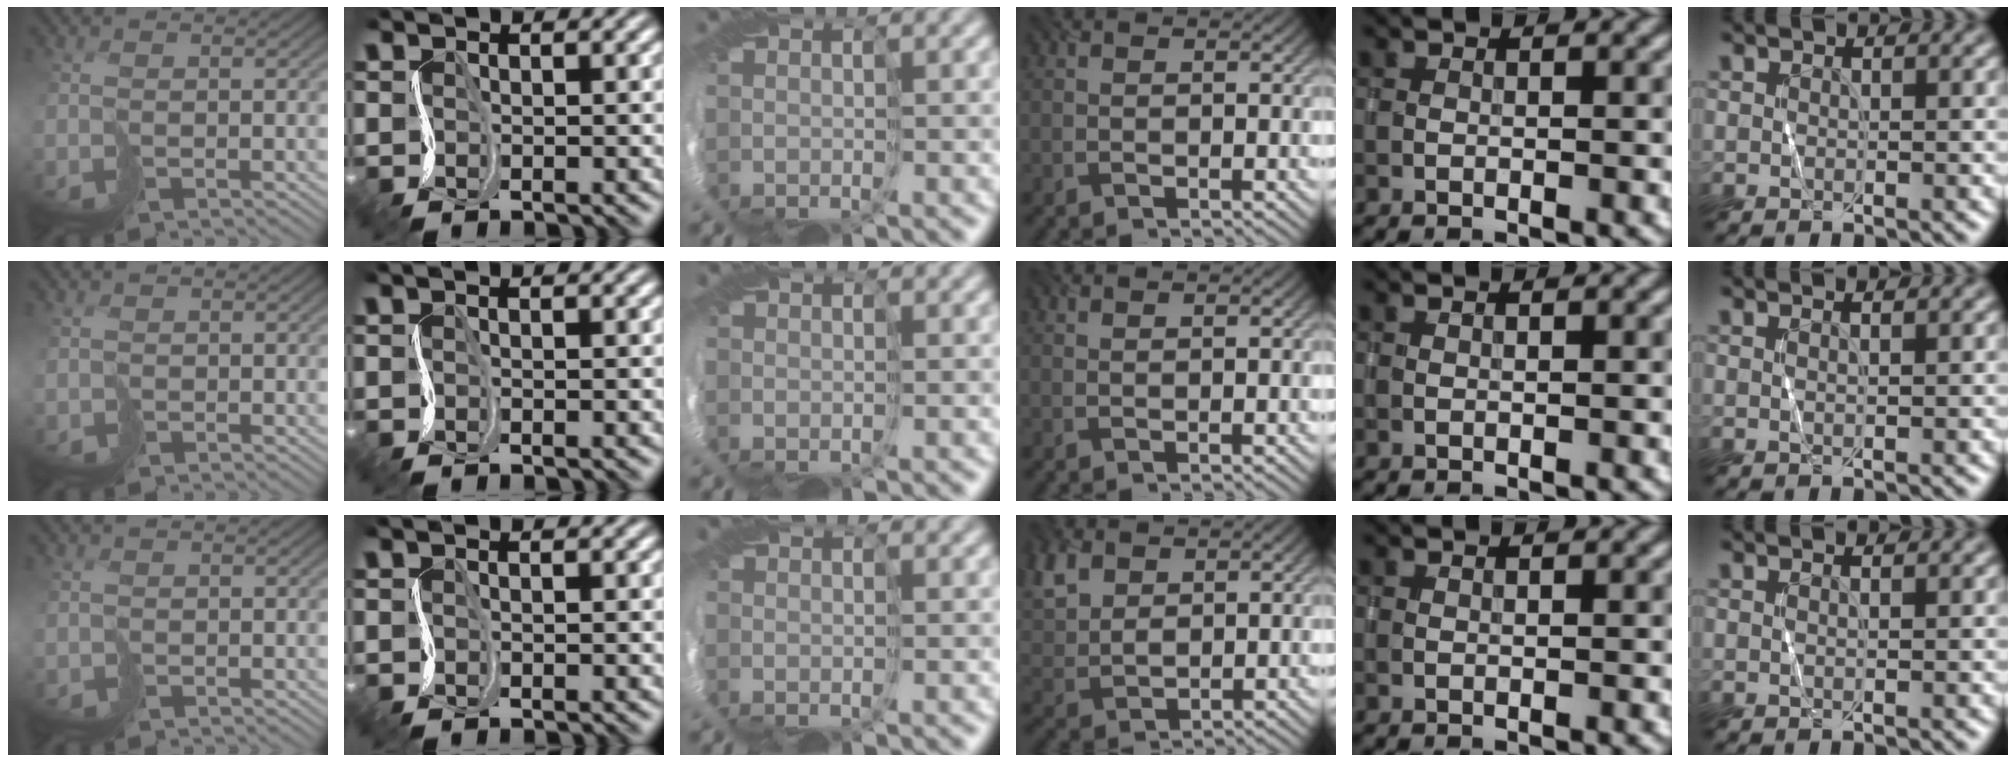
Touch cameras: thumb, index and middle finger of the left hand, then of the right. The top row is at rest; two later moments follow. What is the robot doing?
{"motion": "cut", "object": "wrapping paper"}